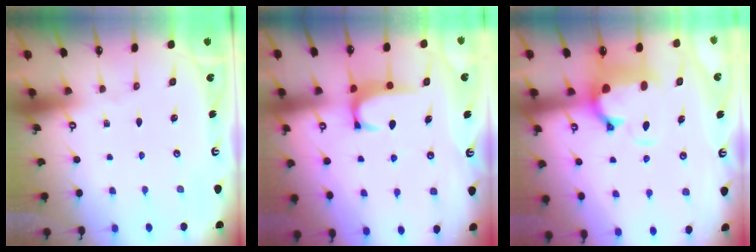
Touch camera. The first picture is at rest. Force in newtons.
{"total": 2.0, "press": 1.9, "slide": 0.5}
{"total": 2.6, "press": 2.1, "slide": 1.5}